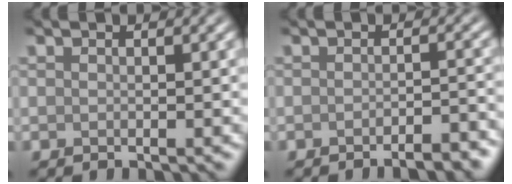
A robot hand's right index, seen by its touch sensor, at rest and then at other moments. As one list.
[{"total": 2.9, "force": [-2.4, 0.6, 1.7], "torque": [-0.014, 0.005, -0.034]}]